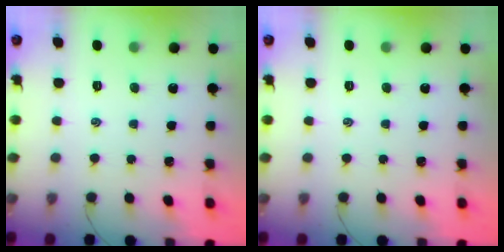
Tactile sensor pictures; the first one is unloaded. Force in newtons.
{"total": 0.0}